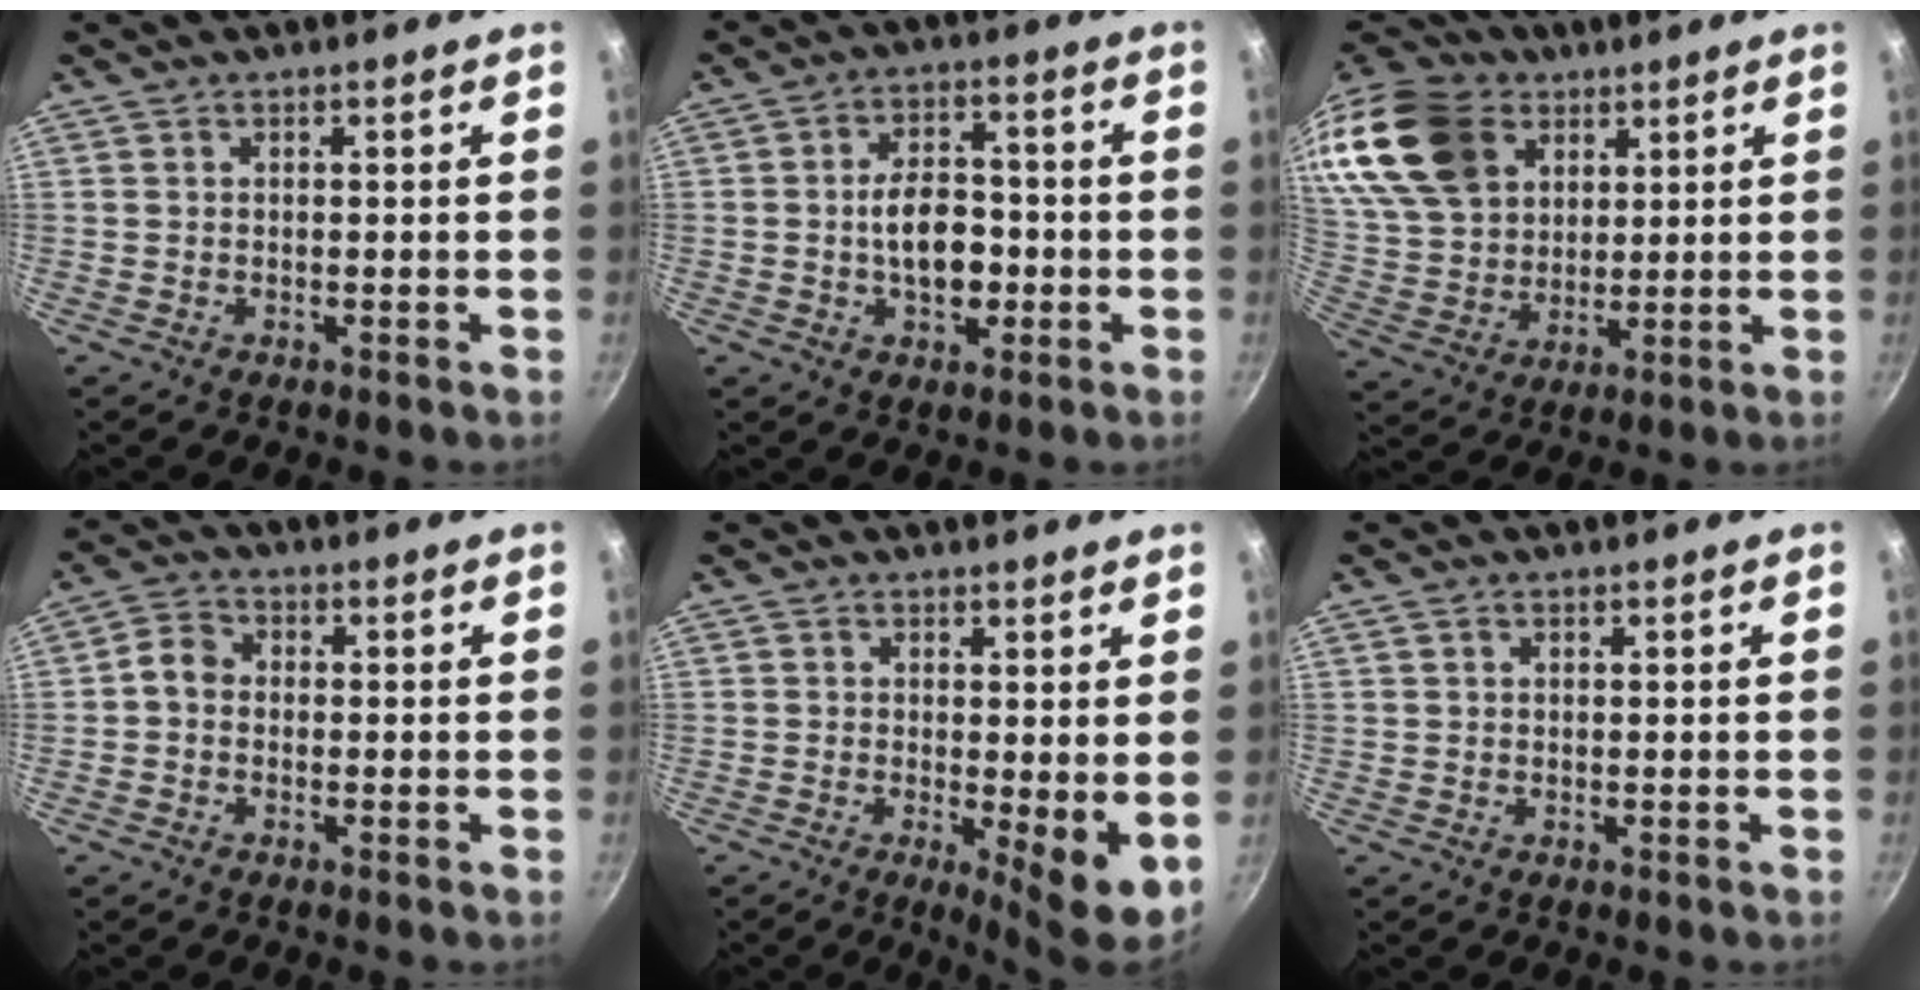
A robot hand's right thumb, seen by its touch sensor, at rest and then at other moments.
{"total": 9.4, "force": [-1.5, 5.9, 7.2], "torque": [-0.087, 0.018, -0.027]}
{"total": 21.3, "force": [10.8, 15.0, 10.6], "torque": [-0.202, -0.019, 0.213]}
{"total": 3.7, "force": [-0.5, 3.0, 2.0], "torque": [-0.032, 0.015, -0.024]}
{"total": 6.2, "force": [0.1, 1.7, 6.0], "torque": [-0.082, -0.019, 0.004]}
{"total": 0.9, "force": [0.5, 0.6, 0.5], "torque": [-0.006, 0.001, 0.008]}